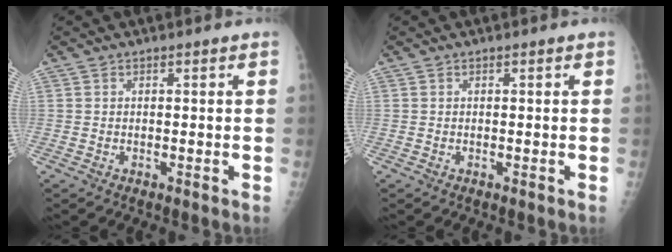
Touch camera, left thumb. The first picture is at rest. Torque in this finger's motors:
{"motor_torque": [0.01, 0.00, -0.04, -0.04, 0.00]}